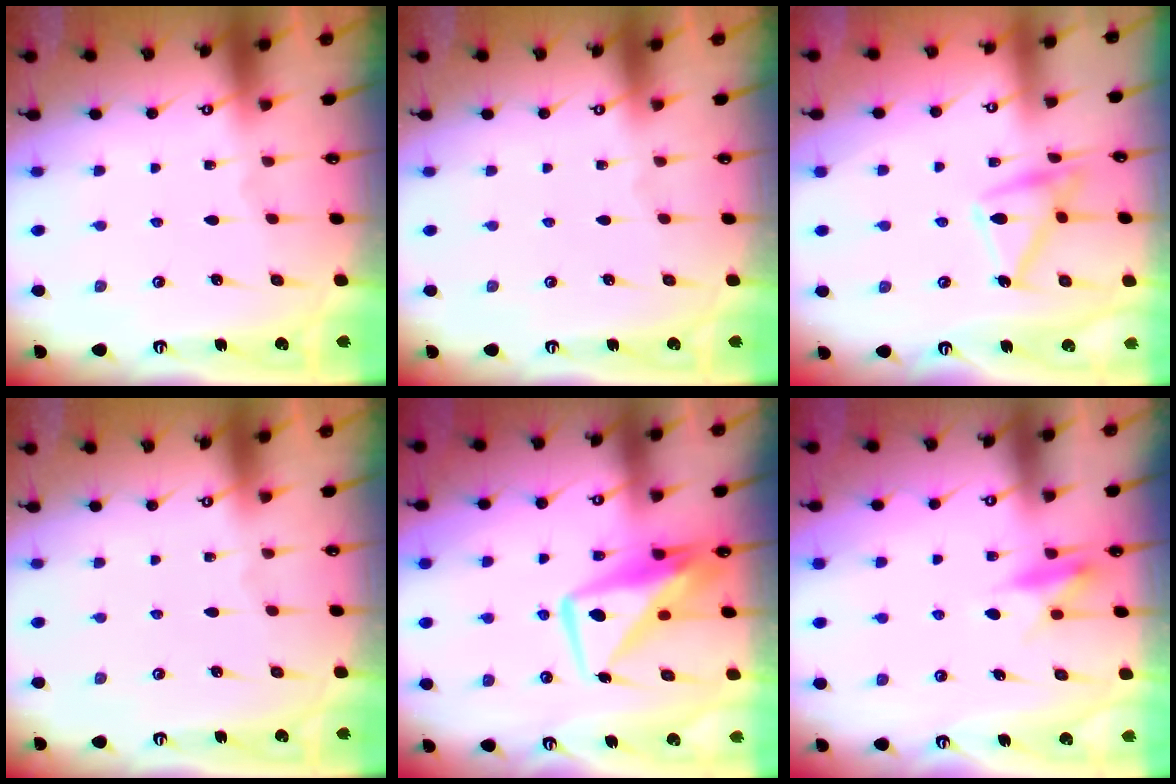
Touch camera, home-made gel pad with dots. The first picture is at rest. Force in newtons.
{"total": 0.0}
{"total": 13.8, "press": 13.8, "slide": 0.5}
{"total": 0.0}
{"total": 10.0, "press": 9.9, "slide": 1.3}
{"total": 8.4, "press": 8.3, "slide": 0.9}